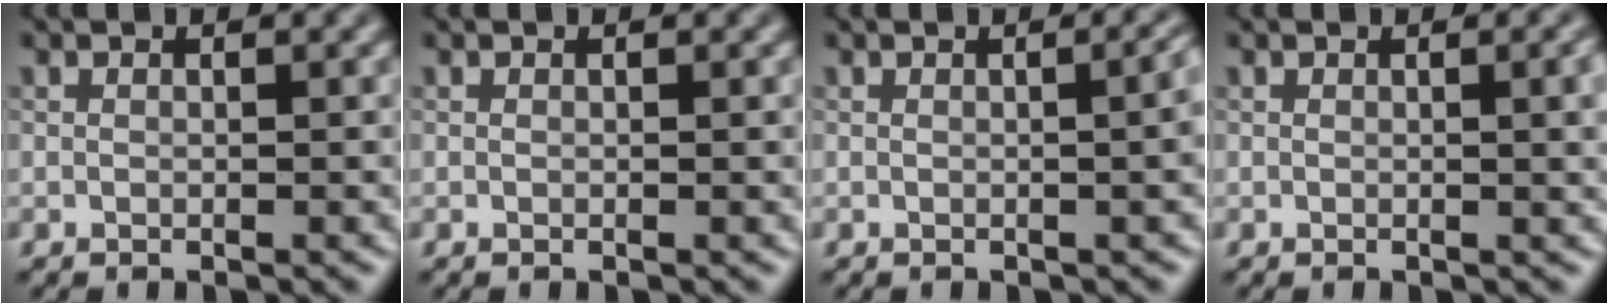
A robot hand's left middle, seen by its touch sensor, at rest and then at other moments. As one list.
[{"total": 0.0}, {"total": 4.5, "force": [0.1, 2.2, 4.0], "torque": [-0.013, 0.014, 0.002]}, {"total": 3.2, "force": [0.4, 1.0, 3.0], "torque": [-0.031, 0.006, 0.002]}]